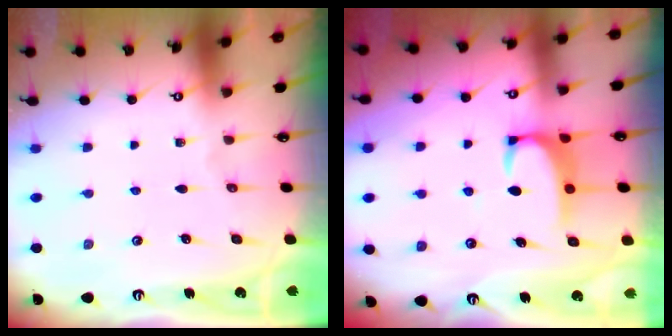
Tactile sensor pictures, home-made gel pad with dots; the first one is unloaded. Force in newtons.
{"total": 2.4, "press": 2.3, "slide": 0.7}